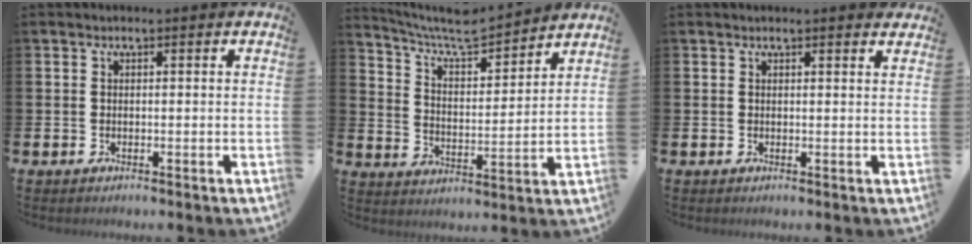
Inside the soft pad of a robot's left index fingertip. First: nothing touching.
{"total": 7.9, "force": [7.3, 1.3, 2.6], "torque": [-0.075, -0.048, 0.126]}
{"total": 0.9, "force": [0.9, 0.0, 0.2], "torque": [0.004, -0.003, 0.016]}